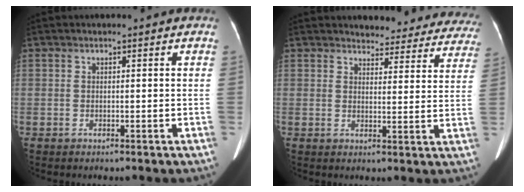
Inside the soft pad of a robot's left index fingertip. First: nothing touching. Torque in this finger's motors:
{"motor_torque": [0.15, -0.21, 0.03, -0.01]}